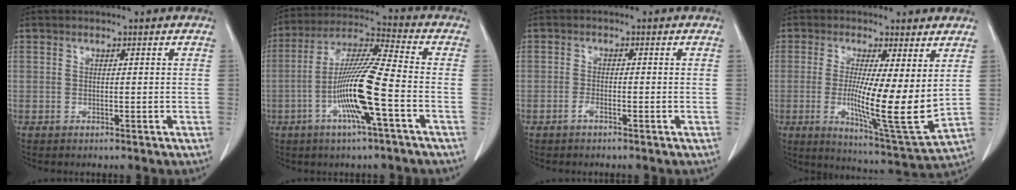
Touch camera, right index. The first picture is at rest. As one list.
[{"total": 13.0, "force": [-4.0, 0.0, 12.3], "torque": [-0.245, -0.001, -0.083]}, {"total": 1.1, "force": [-0.8, 0.3, 0.8], "torque": [-0.013, 0.003, -0.015]}, {"total": 12.8, "force": [0.8, 1.0, 12.7], "torque": [-0.214, -0.034, 0.014]}]